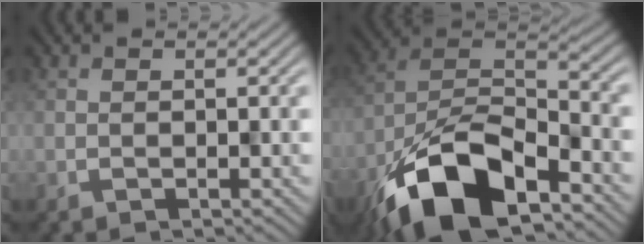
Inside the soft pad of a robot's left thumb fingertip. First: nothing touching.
{"total": 14.0, "force": [-9.2, 6.0, 8.7], "torque": [-0.169, -0.017, -0.173]}